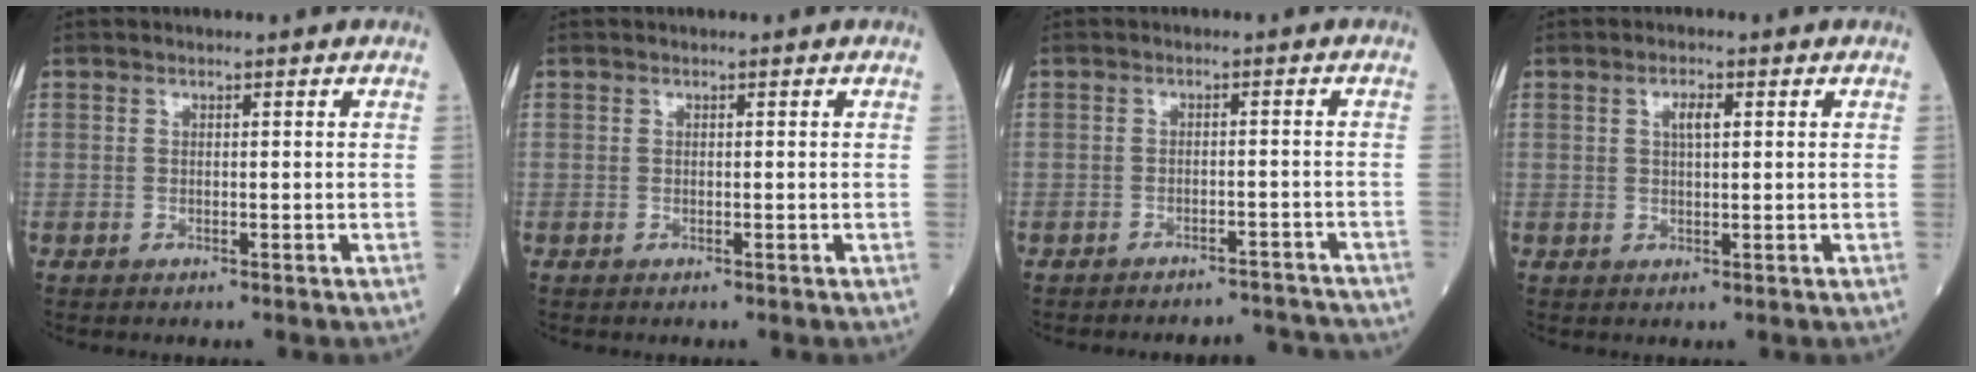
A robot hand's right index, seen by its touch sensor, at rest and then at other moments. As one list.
[{"total": 0.0}, {"total": 7.8, "force": [-7.7, 1.5, 0.1], "torque": [0.008, 0.016, -0.083]}, {"total": 2.4, "force": [0.8, 0.7, 2.1], "torque": [-0.040, 0.001, 0.014]}]